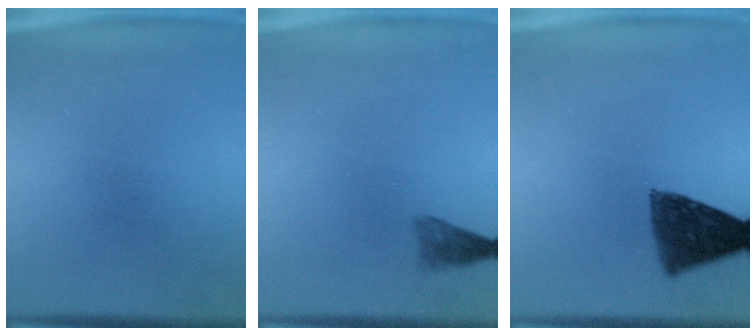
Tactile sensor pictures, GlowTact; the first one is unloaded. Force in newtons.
{"total": 1.9}
{"total": 9.8}